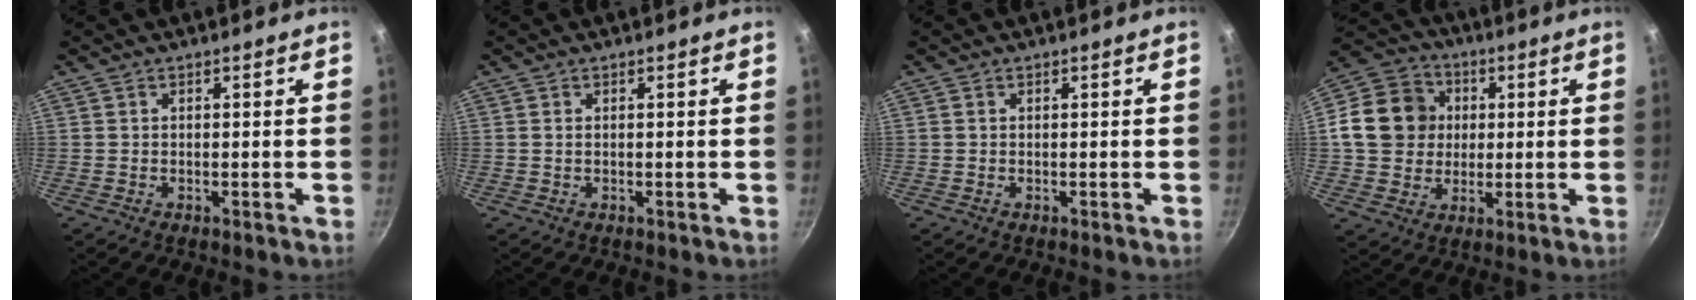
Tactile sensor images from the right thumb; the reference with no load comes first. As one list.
[{"total": 0.5, "force": [0.1, 0.3, 0.4], "torque": [-0.010, 0.000, 0.003]}, {"total": 0.0}, {"total": 14.1, "force": [1.7, 12.4, 6.6], "torque": [-0.097, 0.018, 0.024]}]